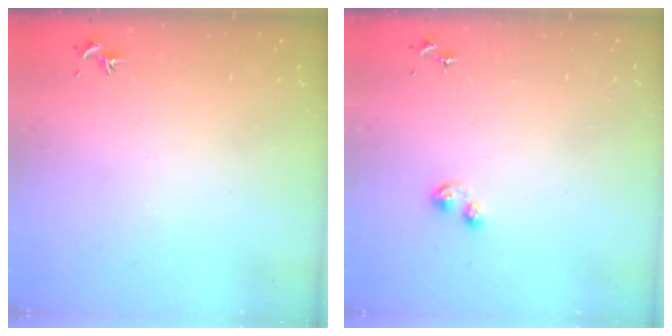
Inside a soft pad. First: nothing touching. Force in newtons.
{"total": 5.6, "press": 5.6, "slide": 0.5}